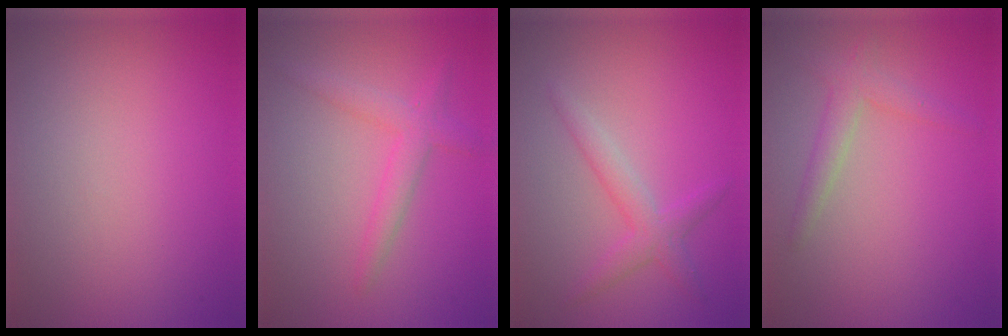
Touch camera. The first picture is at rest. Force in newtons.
{"total": 2.6, "press": 2.6, "slide": 0.1}
{"total": 2.4, "press": 2.4, "slide": 0.0}
{"total": 2.1, "press": 2.1, "slide": 0.1}